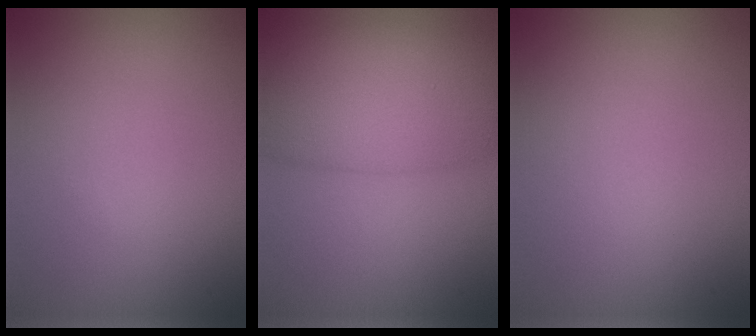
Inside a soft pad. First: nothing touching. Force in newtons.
{"total": 7.9, "press": 7.9, "slide": 0.4}
{"total": 0.0}